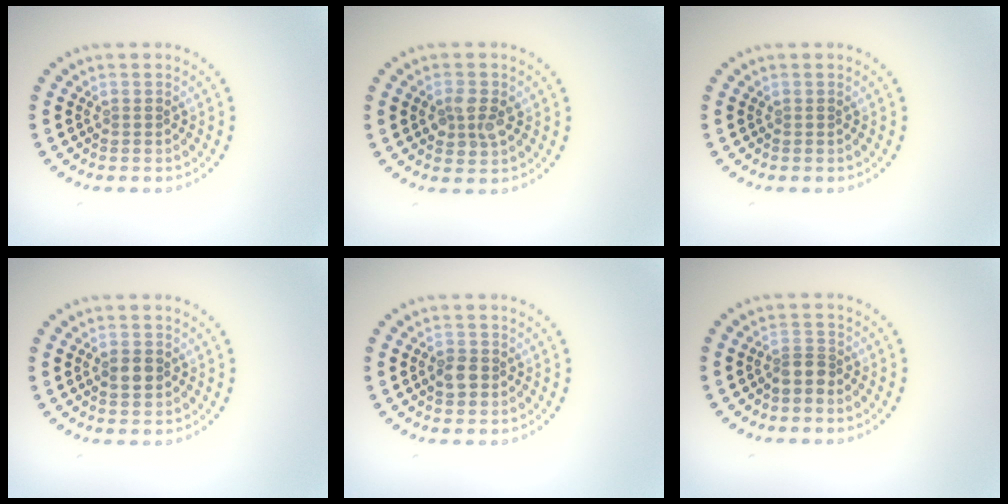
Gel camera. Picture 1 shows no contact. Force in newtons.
{"total": 2.3, "press": 2.3, "slide": 0.2}
{"total": 0.0}
{"total": 1.7, "press": 1.7, "slide": 0.1}
{"total": 1.7, "press": 1.6, "slide": 0.3}
{"total": 1.9, "press": 1.5, "slide": 1.2}